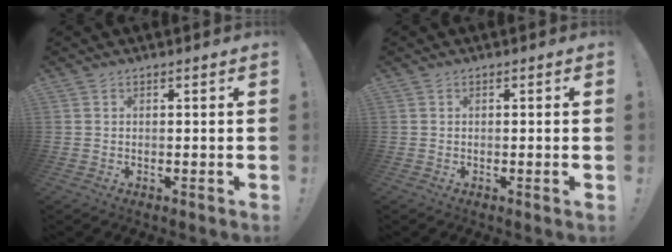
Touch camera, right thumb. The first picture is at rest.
{"total": 1.7, "force": [-0.2, -0.4, 1.6], "torque": [-0.020, -0.006, -0.007]}